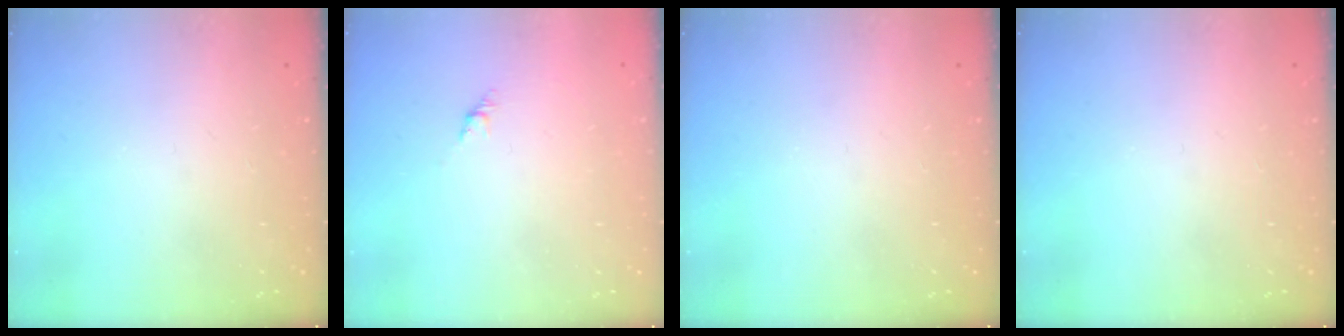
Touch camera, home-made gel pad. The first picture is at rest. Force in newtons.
{"total": 2.7, "press": 2.6, "slide": 0.7}
{"total": 0.0}
{"total": 0.0}